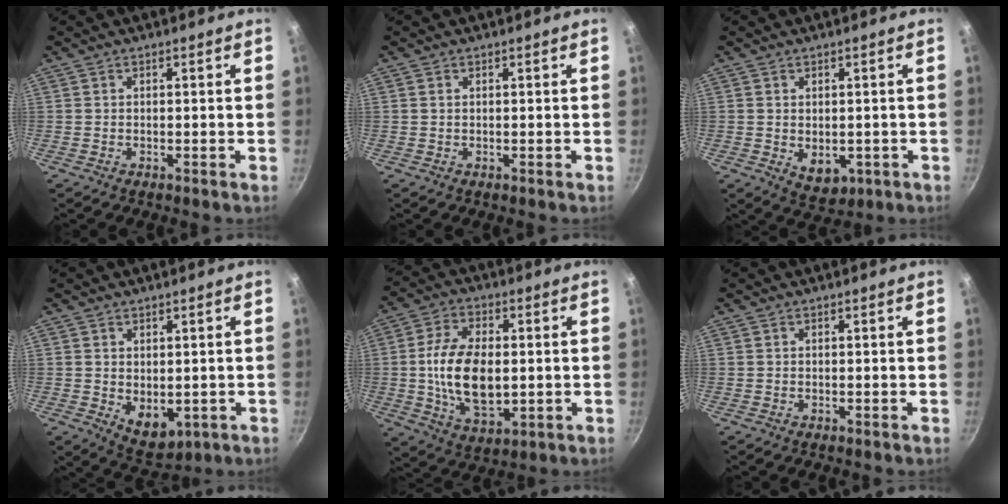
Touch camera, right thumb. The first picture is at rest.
{"total": 0.0}
{"total": 5.4, "force": [-0.7, 3.8, 3.7], "torque": [-0.041, -0.005, 0.004]}
{"total": 6.3, "force": [0.0, 4.3, 4.6], "torque": [-0.050, -0.014, 0.017]}
{"total": 14.3, "force": [-0.2, 8.2, 11.8], "torque": [-0.207, 0.002, -0.001]}
{"total": 0.0}